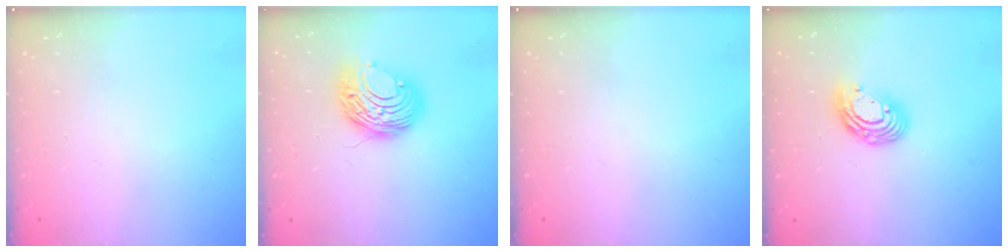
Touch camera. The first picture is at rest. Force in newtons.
{"total": 10.0, "press": 10.0, "slide": 0.9}
{"total": 0.0}
{"total": 9.8, "press": 9.8, "slide": 0.9}